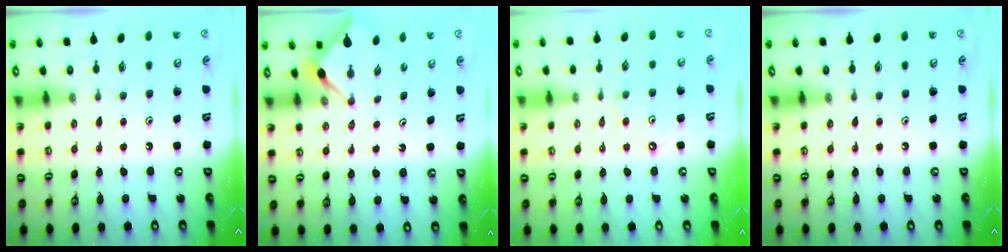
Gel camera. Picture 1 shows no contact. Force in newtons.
{"total": 2.9, "press": 2.9, "slide": 0.4}
{"total": 1.8, "press": 1.8, "slide": 0.3}
{"total": 0.0}